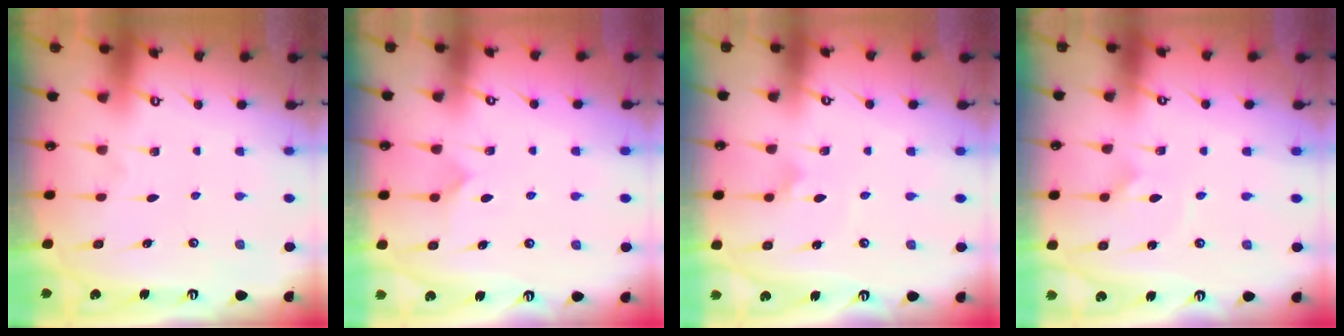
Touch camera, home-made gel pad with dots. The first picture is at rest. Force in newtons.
{"total": 6.5, "press": 6.5, "slide": 0.2}
{"total": 2.5, "press": 2.5, "slide": 0.3}
{"total": 2.1, "press": 2.1, "slide": 0.5}